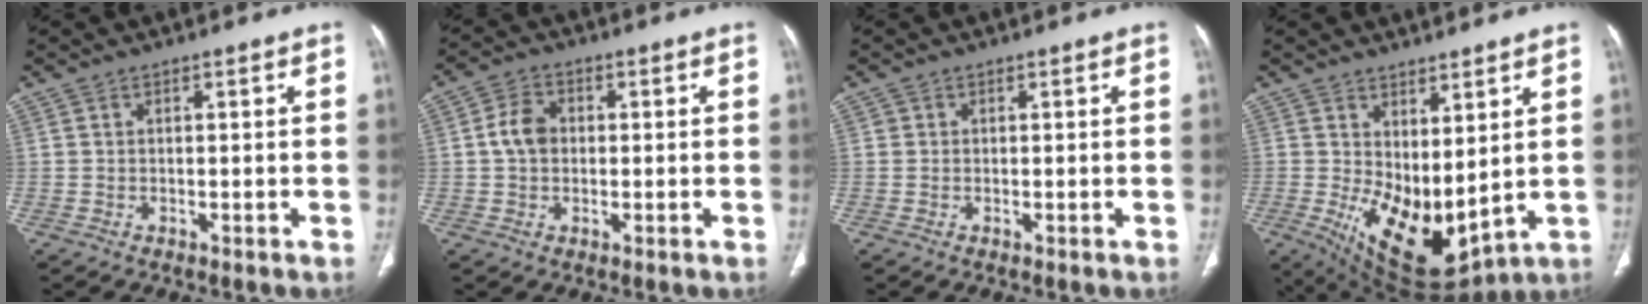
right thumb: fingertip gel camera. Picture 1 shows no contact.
{"total": 5.1, "force": [0.3, 3.9, 3.2], "torque": [-0.056, 0.011, -0.001]}
{"total": 0.7, "force": [0.1, 0.6, 0.0], "torque": [0.005, 0.003, 0.002]}
{"total": 13.8, "force": [1.8, 7.1, 11.8], "torque": [-0.187, -0.036, 0.060]}